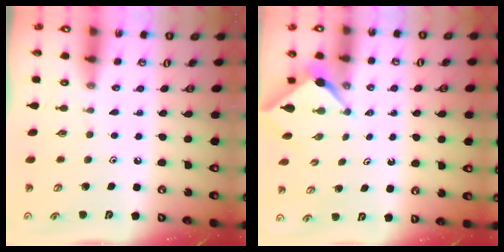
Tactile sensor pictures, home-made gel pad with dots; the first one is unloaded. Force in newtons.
{"total": 2.4, "press": 2.4, "slide": 0.3}